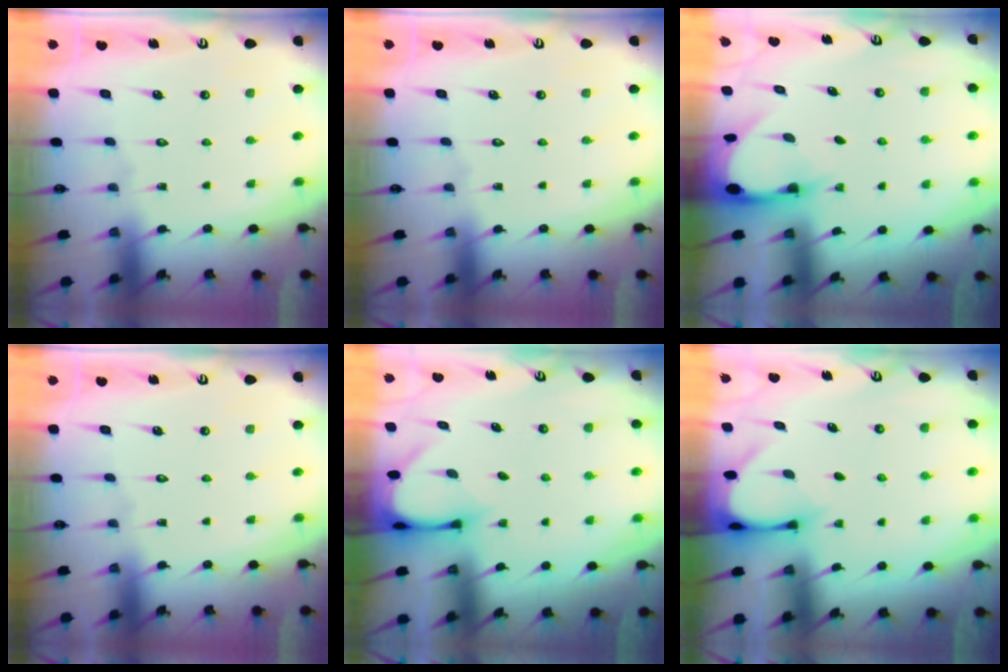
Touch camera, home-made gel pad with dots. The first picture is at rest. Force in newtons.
{"total": 0.0}
{"total": 3.4, "press": 3.4, "slide": 0.2}
{"total": 0.0}
{"total": 3.0, "press": 3.0, "slide": 0.4}
{"total": 3.4, "press": 3.4, "slide": 0.3}